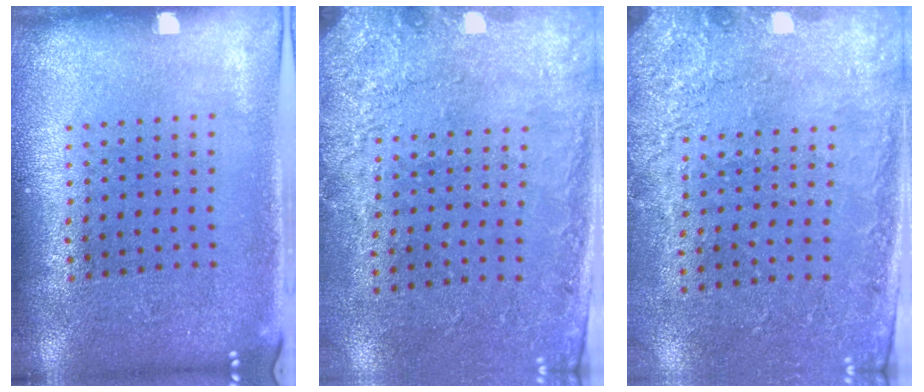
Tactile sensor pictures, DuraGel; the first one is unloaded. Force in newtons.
{"total": 2.7, "press": 2.0, "slide": 1.8}
{"total": 2.7, "press": 2.2, "slide": 1.5}